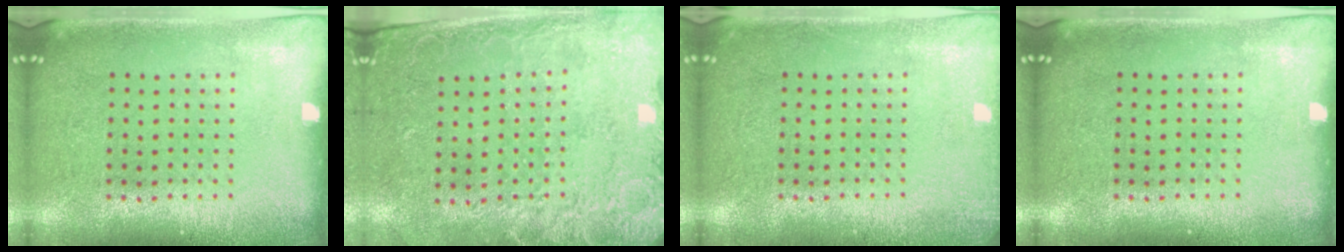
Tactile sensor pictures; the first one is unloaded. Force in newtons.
{"total": 2.6, "press": 2.1, "slide": 1.5}
{"total": 1.4, "press": 1.4, "slide": 0.2}
{"total": 0.0}